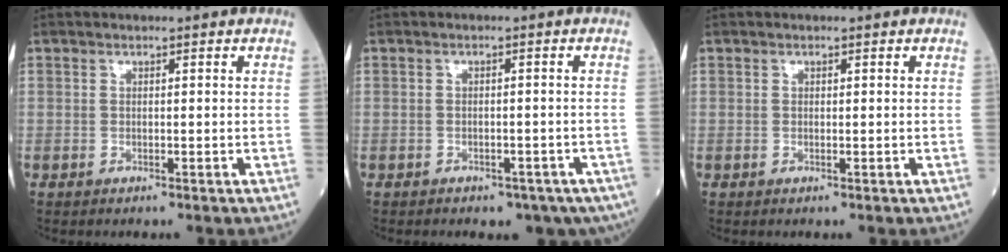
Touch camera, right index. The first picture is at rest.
{"total": 9.1, "force": [-5.9, 5.2, 4.6], "torque": [-0.072, 0.016, -0.071]}
{"total": 0.0}